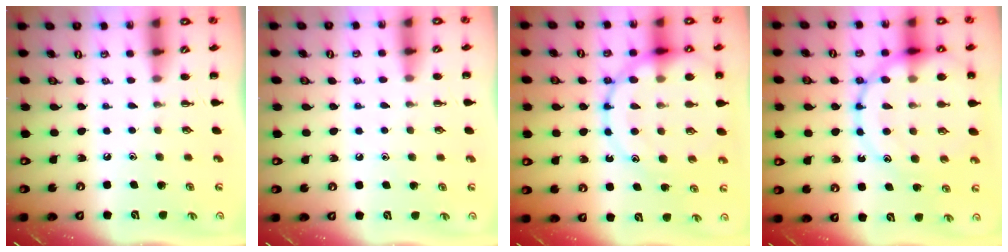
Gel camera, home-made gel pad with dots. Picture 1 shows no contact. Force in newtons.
{"total": 6.3, "press": 6.0, "slide": 1.9}
{"total": 21.0, "press": 20.8, "slide": 2.9}
{"total": 21.0, "press": 20.8, "slide": 2.9}